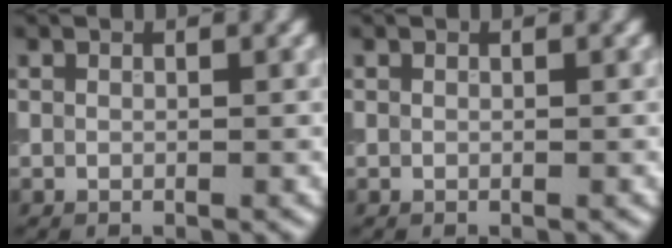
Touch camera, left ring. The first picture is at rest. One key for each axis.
{"total": 0.0}